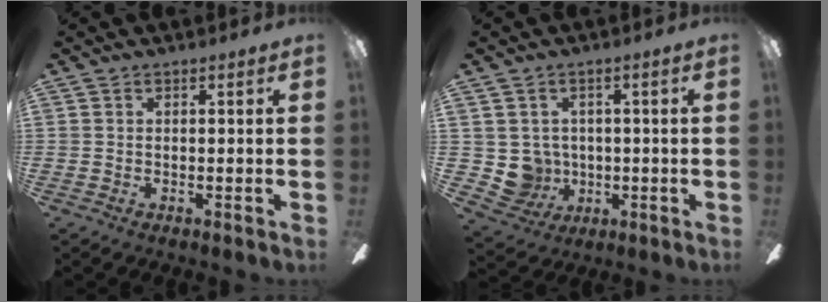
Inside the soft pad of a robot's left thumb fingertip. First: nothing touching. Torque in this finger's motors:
{"motor_torque": [-0.01, 0.01, -0.23, 0.04, 0.02]}